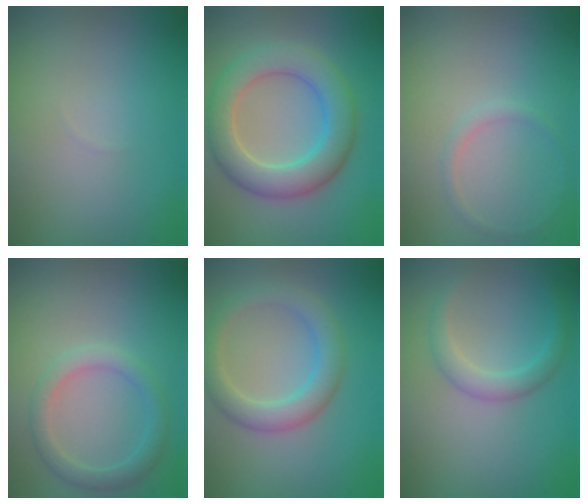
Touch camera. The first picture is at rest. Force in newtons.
{"total": 6.3, "press": 6.3, "slide": 0.5}
{"total": 0.8, "press": 0.8, "slide": 0.0}
{"total": 2.4, "press": 2.4, "slide": 0.1}
{"total": 3.9, "press": 3.9, "slide": 0.1}
{"total": 2.2, "press": 2.2, "slide": 0.0}